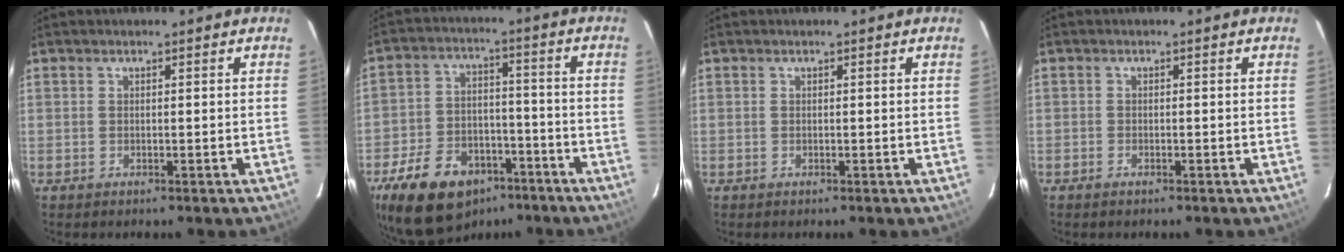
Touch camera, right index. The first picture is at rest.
{"total": 19.0, "force": [-12.2, 11.3, 9.2], "torque": [-0.214, 0.011, -0.186]}
{"total": 0.0}
{"total": 1.0, "force": [-0.8, 0.5, 0.2], "torque": [-0.006, -0.001, -0.015]}